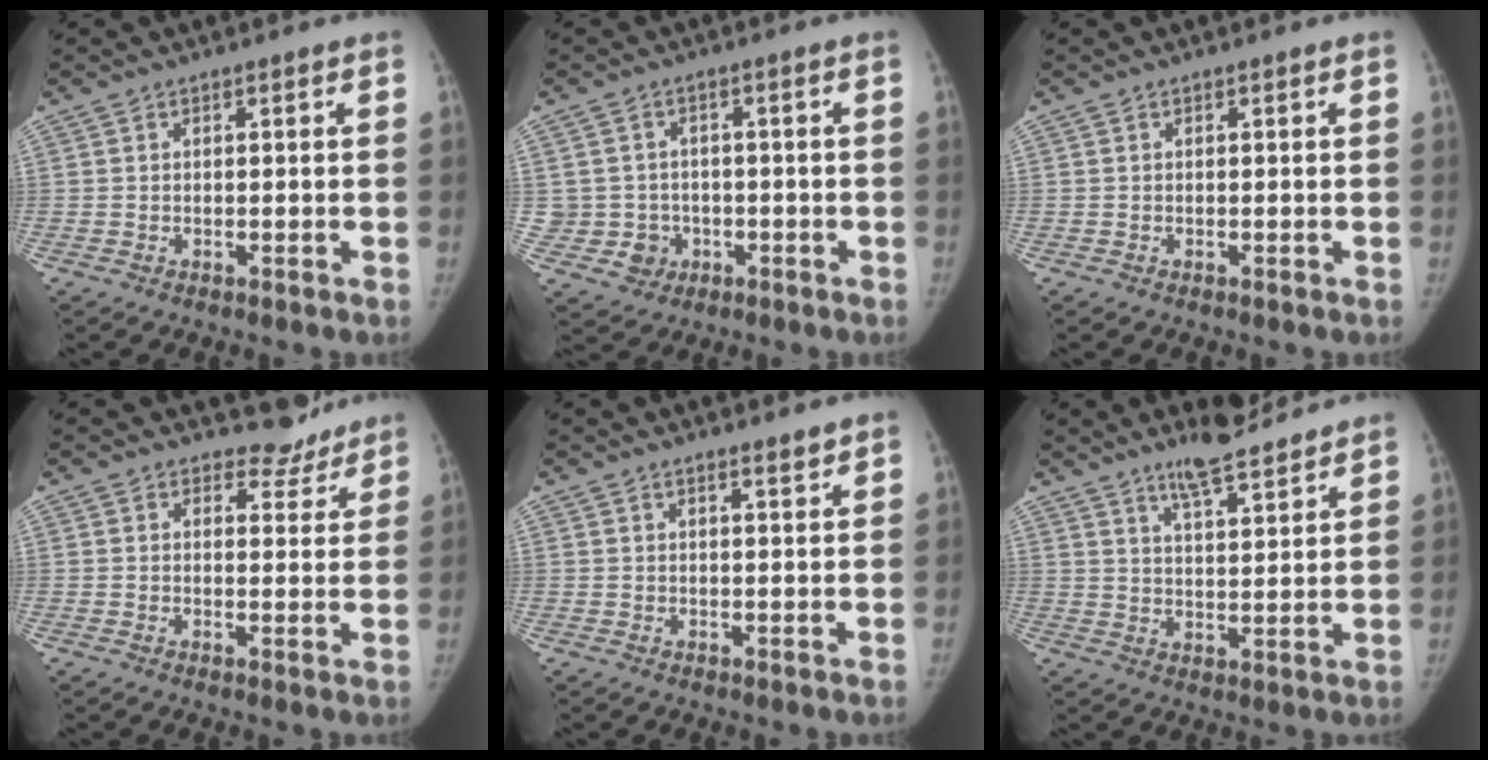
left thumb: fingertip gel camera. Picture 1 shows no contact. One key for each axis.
{"total": 5.9, "fx": -1.0, "fy": 5.8, "fz": 0.5, "tx": 0.021, "ty": 0.014, "tz": -0.010}
{"total": 0.0}
{"total": 4.6, "fx": 4.1, "fy": 2.2, "fz": -0.3, "tx": 0.032, "ty": -0.035, "tz": 0.046}
{"total": 1.8, "fx": 1.5, "fy": 0.2, "fz": 0.9, "tx": -0.006, "ty": -0.012, "tz": 0.023}
{"total": 9.1, "fx": 7.4, "fy": 2.0, "fz": 4.8, "tx": -0.061, "ty": -0.046, "tz": 0.124}